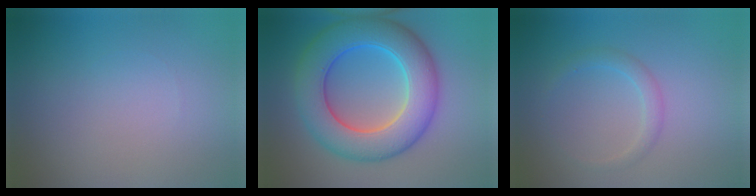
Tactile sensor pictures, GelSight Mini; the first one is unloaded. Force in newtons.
{"total": 9.7, "press": 9.7, "slide": 0.1}
{"total": 1.6, "press": 1.6, "slide": 0.1}